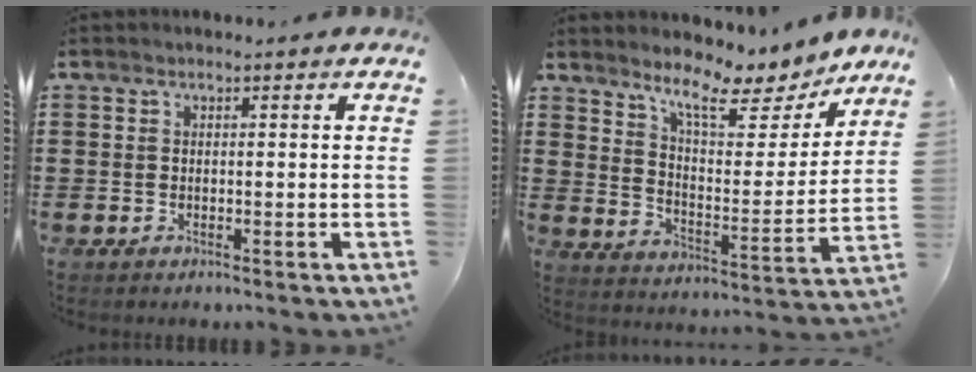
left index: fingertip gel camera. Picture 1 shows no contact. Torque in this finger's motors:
{"motor_torque": [2.14, 0.00, 0.39, 0.12]}